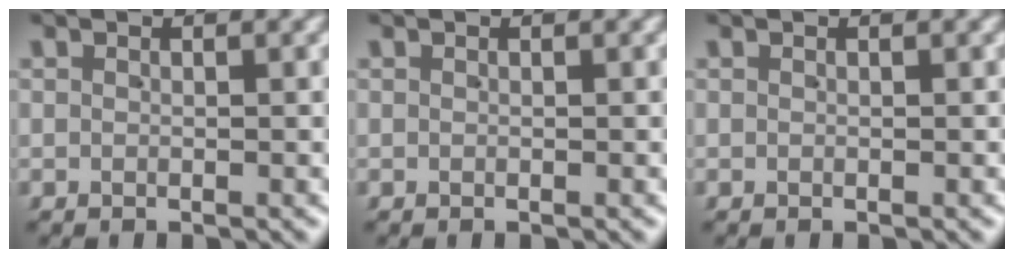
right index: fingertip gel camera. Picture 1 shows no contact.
{"total": 0.0}
{"total": 0.0}